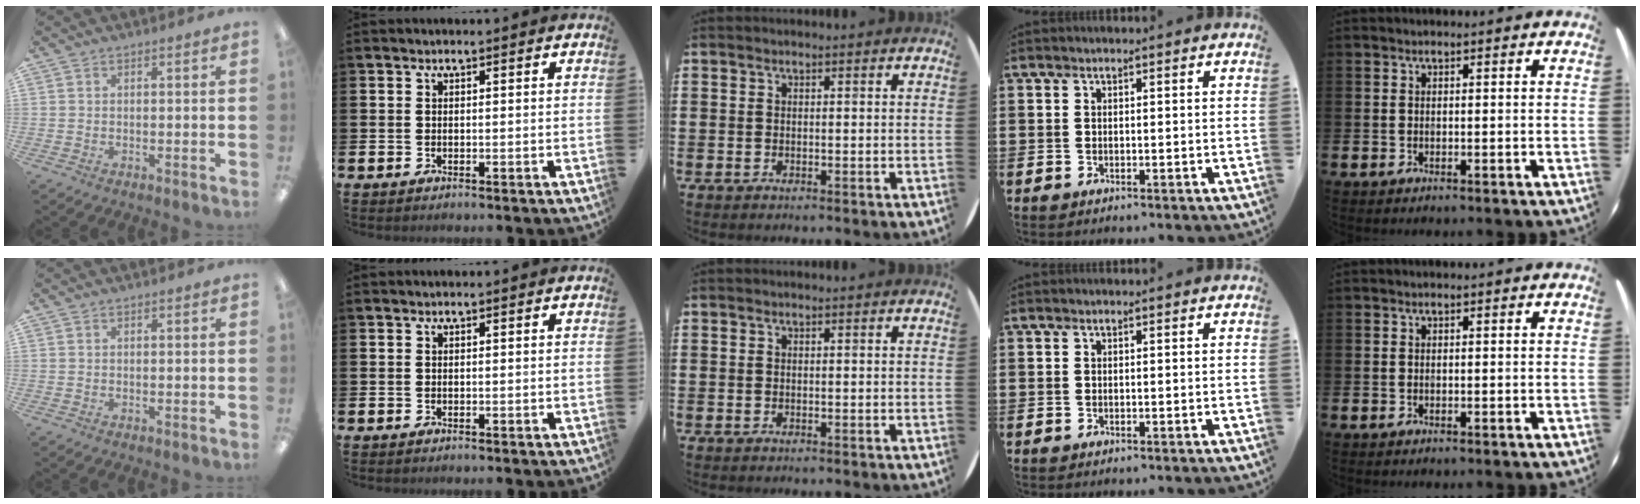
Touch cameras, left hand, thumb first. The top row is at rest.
{}